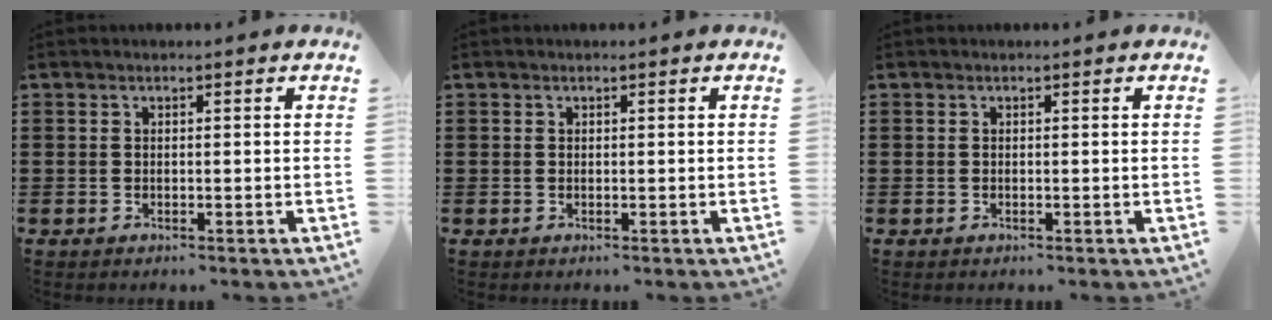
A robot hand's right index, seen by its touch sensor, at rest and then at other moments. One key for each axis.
{"total": 0.0}
{"total": 0.0}